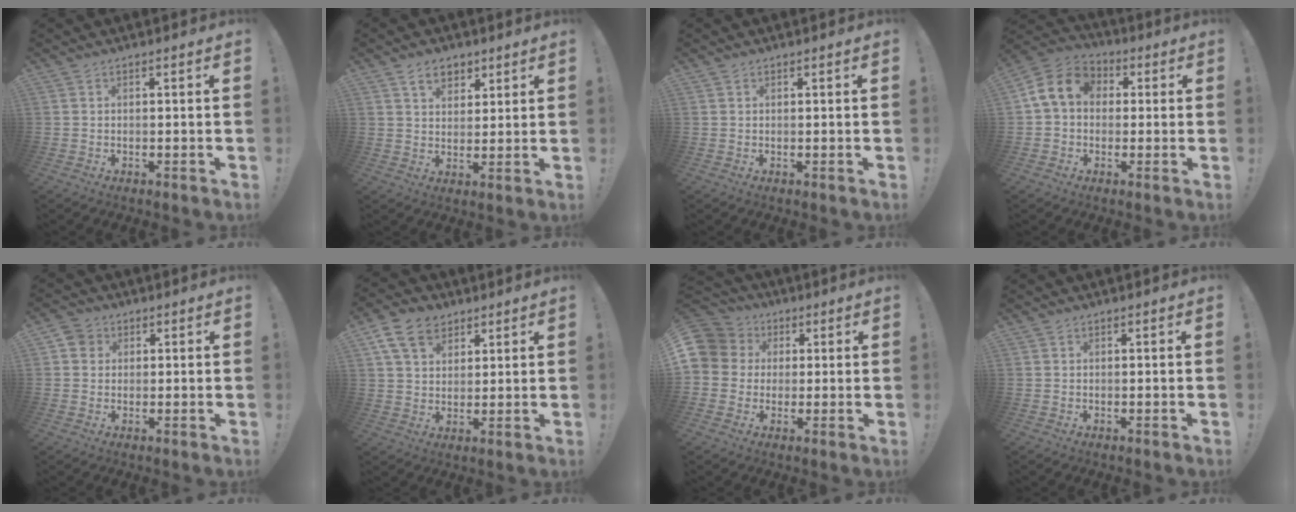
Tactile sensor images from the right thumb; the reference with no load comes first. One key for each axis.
{"total": 7.5, "fx": 4.4, "fy": 5.1, "fz": 3.3, "tx": -0.049, "ty": -0.015, "tz": 0.082}
{"total": 0.5, "fx": 0.4, "fy": 0.3, "fz": 0.1, "tx": 0.002, "ty": -0.001, "tz": 0.007}
{"total": 11.7, "fx": 2.1, "fy": 9.2, "fz": 6.8, "tx": -0.120, "ty": 0.017, "tz": 0.048}
{"total": 4.0, "fx": 1.3, "fy": 3.5, "fz": 1.3, "tx": -0.025, "ty": 0.005, "tz": 0.025}
{"total": 11.4, "fx": 6.1, "fy": 8.0, "fz": 5.3, "tx": -0.088, "ty": -0.020, "tz": 0.120}
{"total": 9.0, "fx": 1.5, "fy": 8.4, "fz": 2.9, "tx": -0.060, "ty": 0.004, "tz": 0.034}
{"total": 0.0}